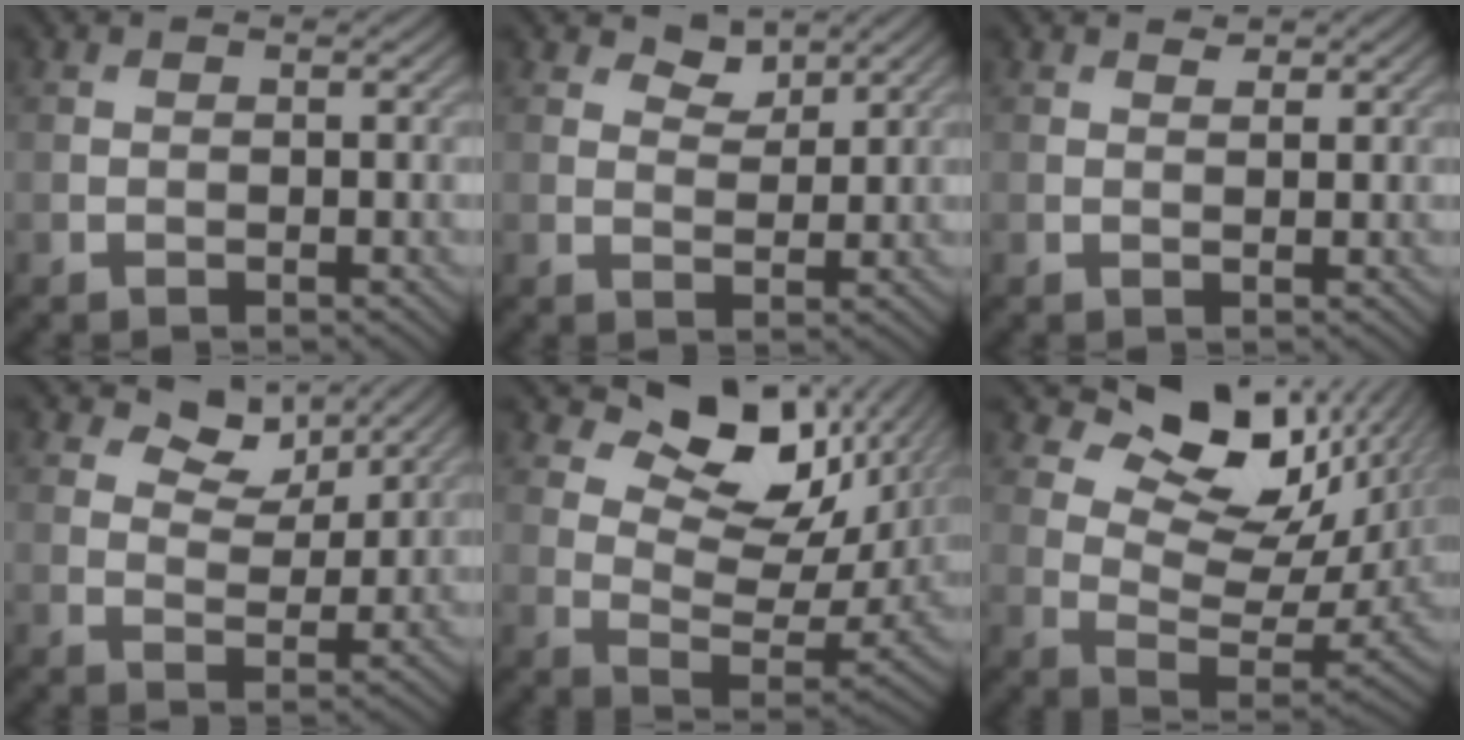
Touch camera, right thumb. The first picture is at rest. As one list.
[{"total": 2.8, "force": [2.2, 1.3, 1.1], "torque": [-0.019, -0.005, 0.039]}, {"total": 1.0, "force": [0.9, 0.4, 0.4], "torque": [-0.009, -0.003, 0.017]}, {"total": 5.3, "force": [3.8, 2.7, 2.5], "torque": [-0.048, -0.008, 0.064]}, {"total": 12.4, "force": [6.7, 6.7, 8.1], "torque": [-0.144, -0.006, 0.115]}, {"total": 13.7, "force": [7.0, 7.3, 9.2], "torque": [-0.156, -0.003, 0.122]}]